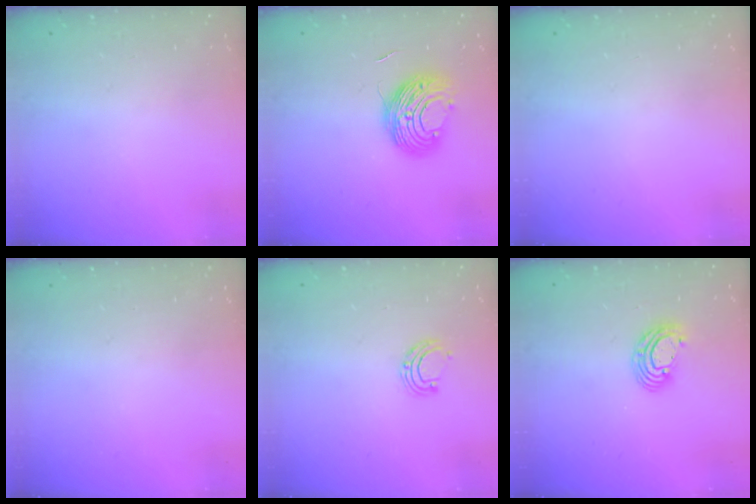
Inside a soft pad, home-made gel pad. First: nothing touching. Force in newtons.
{"total": 9.3, "press": 9.3, "slide": 0.4}
{"total": 0.0}
{"total": 0.0}
{"total": 6.6, "press": 6.5, "slide": 0.7}
{"total": 7.6, "press": 7.5, "slide": 1.2}